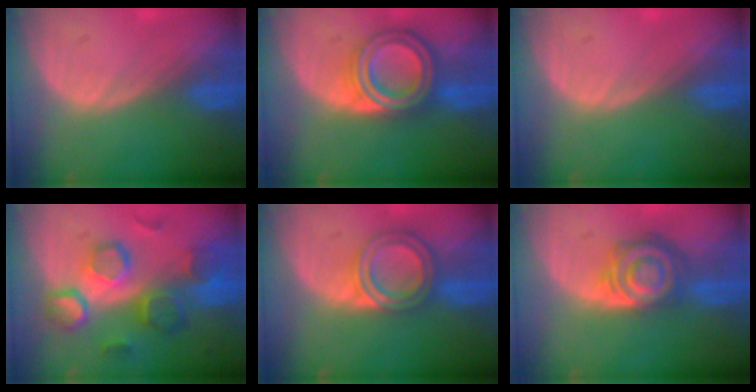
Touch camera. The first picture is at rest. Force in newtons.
{"total": 8.1, "press": 8.1, "slide": 0.5}
{"total": 0.0}
{"total": 10.0, "press": 9.3, "slide": 3.6}
{"total": 6.4, "press": 5.8, "slide": 2.8}
{"total": 8.1, "press": 7.1, "slide": 3.8}